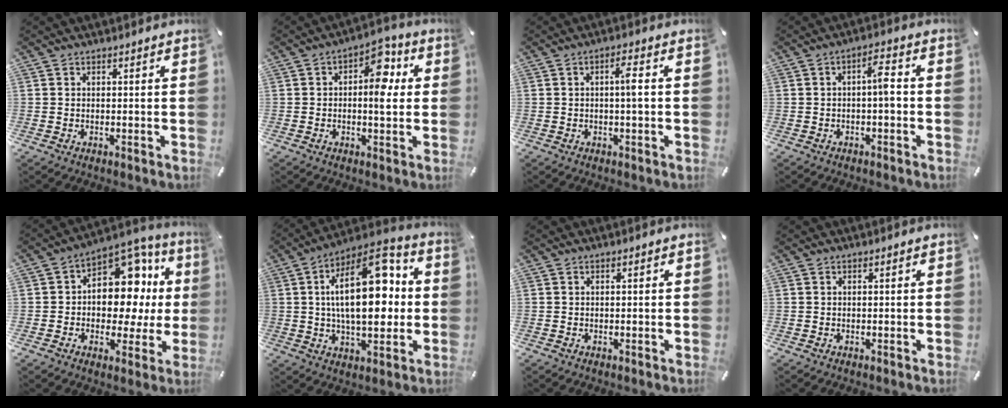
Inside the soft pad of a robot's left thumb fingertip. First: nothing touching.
{"total": 8.9, "force": [1.1, 4.7, 7.4], "torque": [-0.084, -0.006, 0.009]}
{"total": 3.9, "force": [0.0, 0.7, 3.9], "torque": [-0.065, 0.002, -0.006]}
{"total": 5.3, "force": [-0.7, 1.8, 4.9], "torque": [-0.080, 0.013, -0.015]}
{"total": 14.3, "force": [2.1, 10.7, 9.3], "torque": [-0.107, -0.028, 0.040]}
{"total": 21.8, "force": [3.0, 11.0, 18.6], "torque": [-0.304, -0.008, 0.041]}
{"total": 0.0}
{"total": 0.0}